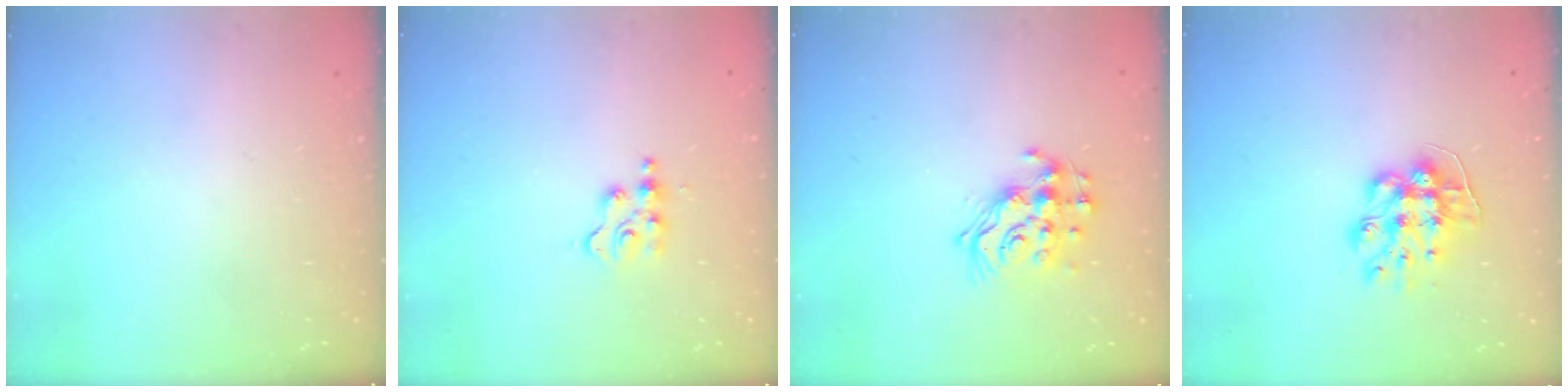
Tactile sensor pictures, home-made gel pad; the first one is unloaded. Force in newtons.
{"total": 3.7, "press": 3.7, "slide": 0.6}
{"total": 13.5, "press": 13.5, "slide": 1.3}
{"total": 11.3, "press": 11.2, "slide": 0.8}